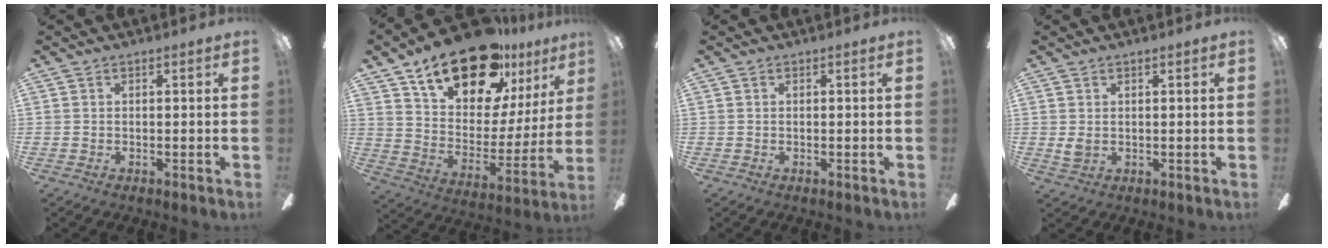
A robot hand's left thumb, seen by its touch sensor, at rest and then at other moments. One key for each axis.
{"total": 22.8, "fx": 16.7, "fy": 10.2, "fz": 11.7, "tx": -0.198, "ty": -0.102, "tz": 0.294}
{"total": 0.0}
{"total": 2.4, "fx": 0.6, "fy": 1.6, "fz": 1.7, "tx": -0.025, "ty": 0.002, "tz": 0.010}